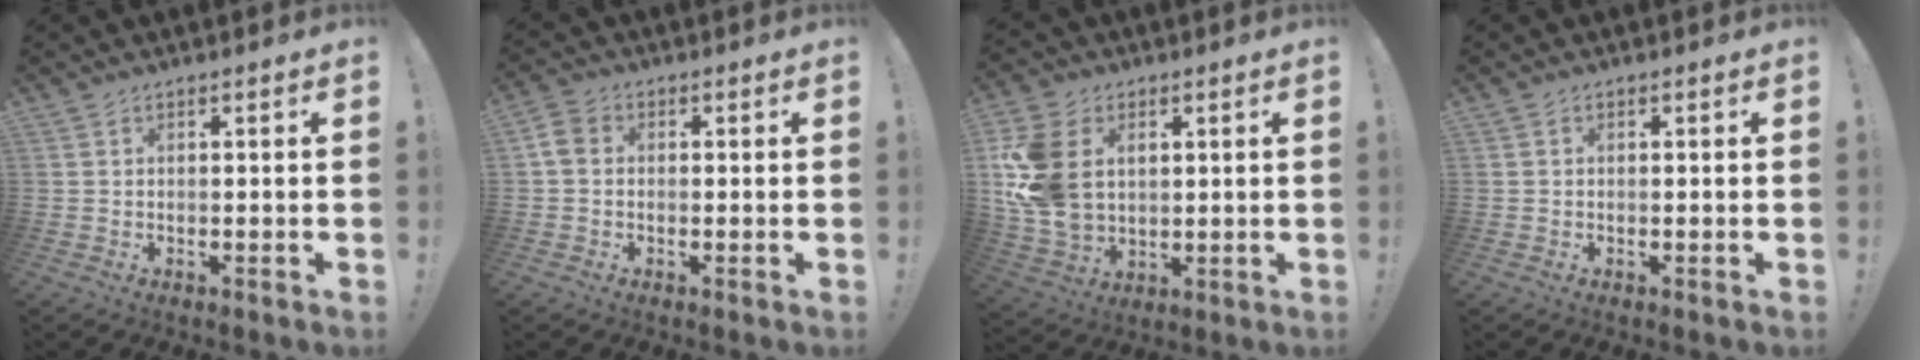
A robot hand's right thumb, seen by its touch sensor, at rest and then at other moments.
{"total": 4.2, "force": [-0.1, 3.3, 2.6], "torque": [-0.050, 0.011, 0.002]}
{"total": 17.6, "force": [3.5, 13.3, 11.0], "torque": [-0.222, -0.015, 0.068]}
{"total": 0.0}